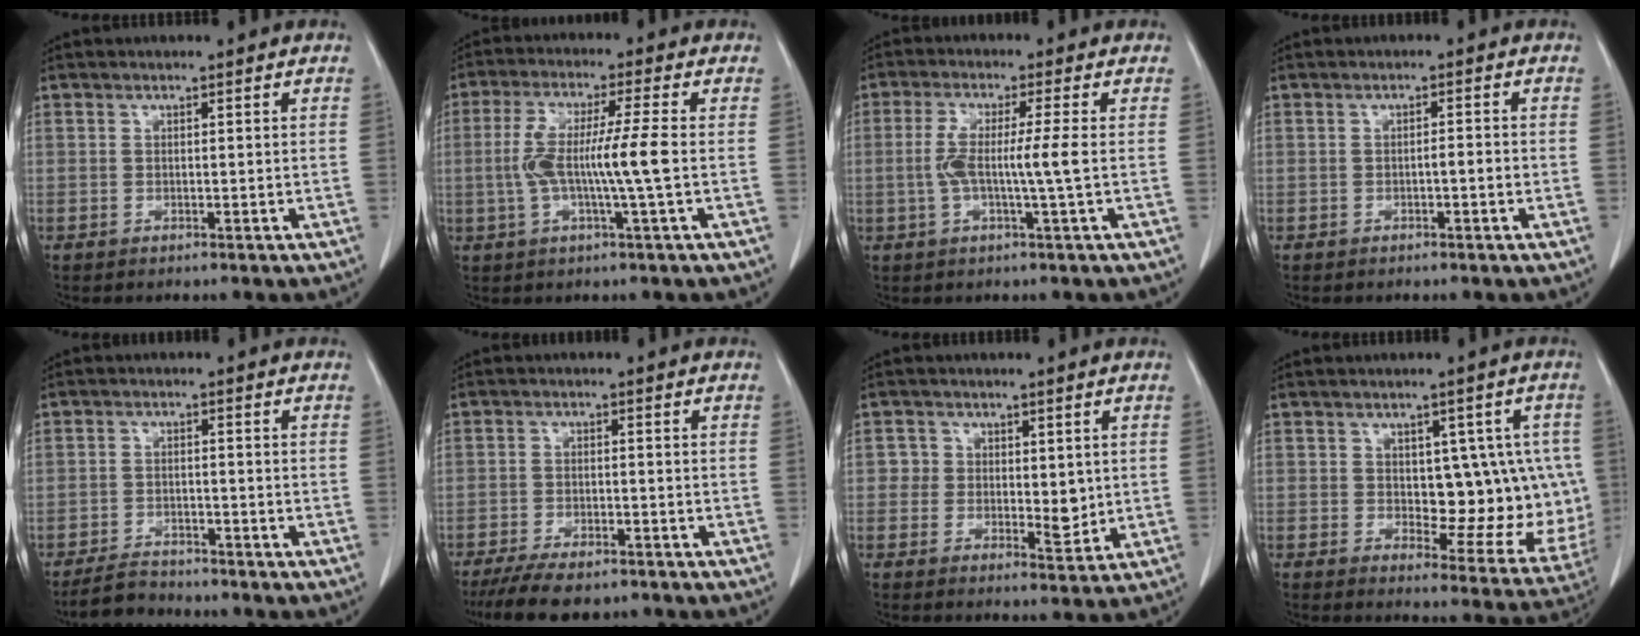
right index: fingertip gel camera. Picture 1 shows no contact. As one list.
[{"total": 8.8, "force": [-0.8, -0.3, 8.8], "torque": [-0.176, 0.010, -0.018]}, {"total": 6.2, "force": [-0.5, -0.5, 6.2], "torque": [-0.125, 0.003, -0.009]}, {"total": 1.4, "force": [-0.5, 0.2, 1.3], "torque": [-0.019, 0.003, -0.008]}, {"total": 4.4, "force": [-4.2, 1.3, 0.6], "torque": [-0.014, -0.008, -0.073]}, {"total": 9.8, "force": [-7.8, 3.1, 4.9], "torque": [-0.075, -0.009, -0.119]}, {"total": 4.8, "force": [0.5, 3.6, 3.0], "torque": [-0.026, -0.003, 0.010]}, {"total": 12.2, "force": [0.7, 6.3, 10.4], "torque": [-0.103, 0.012, 0.024]}]